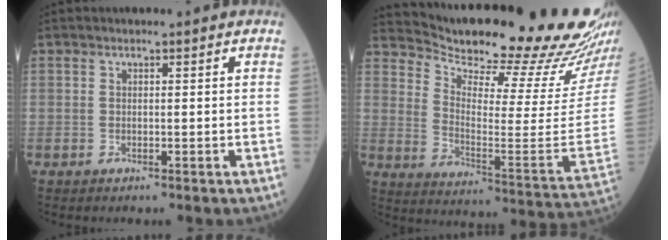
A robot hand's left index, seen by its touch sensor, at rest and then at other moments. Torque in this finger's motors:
{"motor_torque": [0.90, -1.24, 0.42, 0.05]}